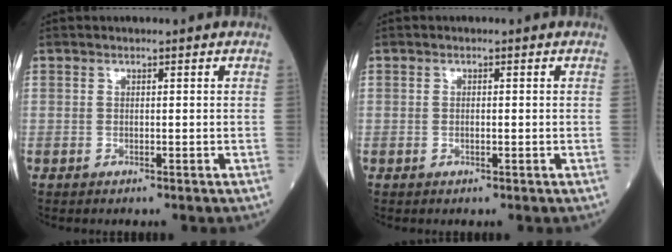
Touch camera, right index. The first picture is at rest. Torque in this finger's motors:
{"motor_torque": [0.14, -0.02, -0.02, 0.00]}